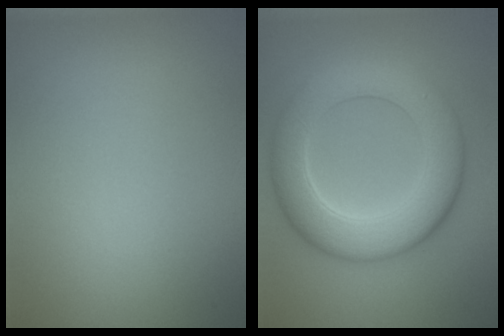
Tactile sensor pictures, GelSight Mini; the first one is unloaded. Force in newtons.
{"total": 7.9, "press": 7.9, "slide": 0.5}